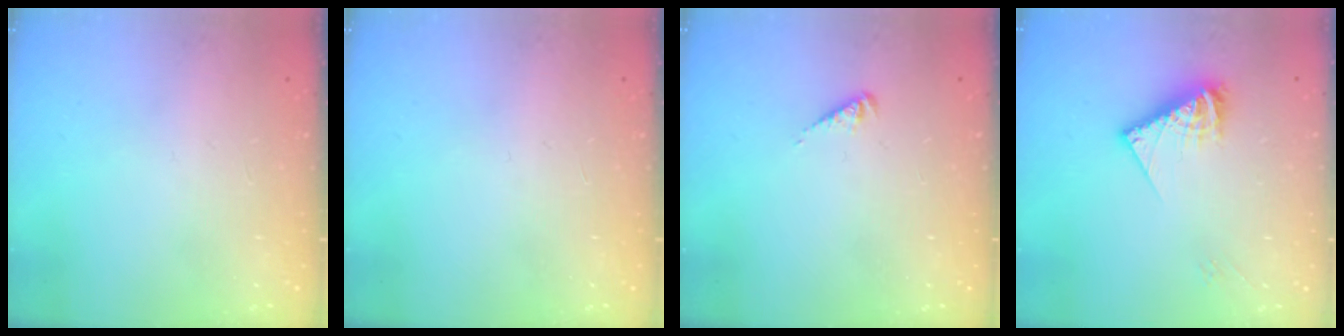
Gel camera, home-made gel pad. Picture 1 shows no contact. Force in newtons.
{"total": 0.0}
{"total": 2.1, "press": 2.0, "slide": 0.4}
{"total": 10.4, "press": 10.4, "slide": 0.8}